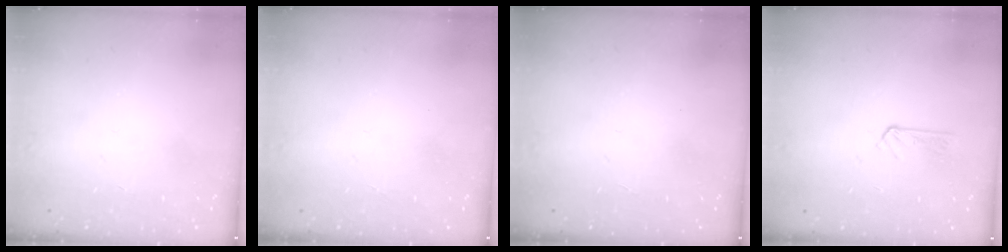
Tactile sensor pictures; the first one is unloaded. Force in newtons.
{"total": 0.0}
{"total": 0.0}
{"total": 2.7, "press": 2.7, "slide": 0.2}